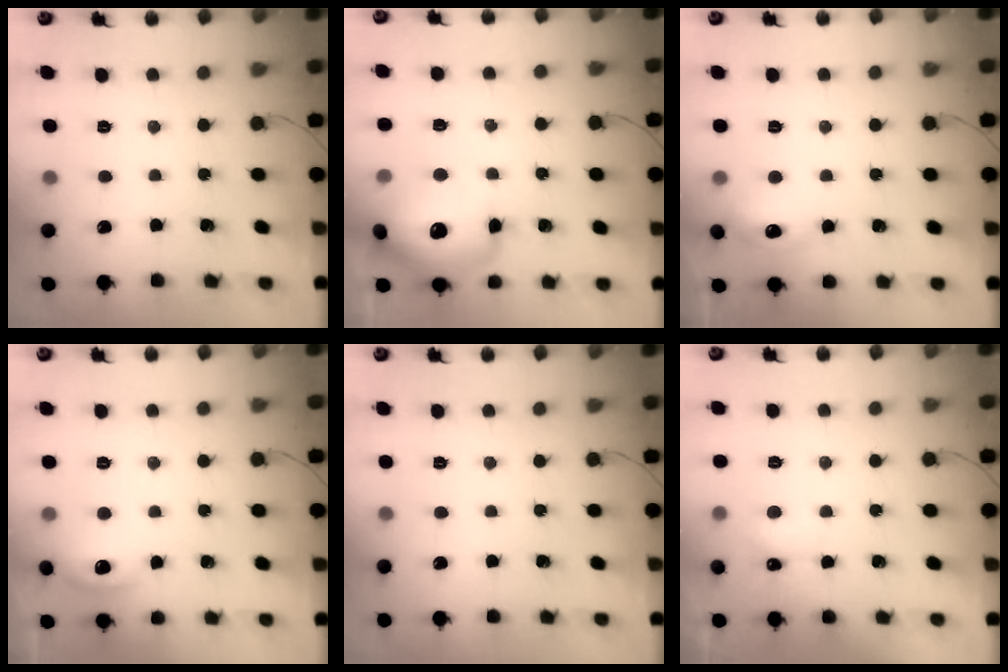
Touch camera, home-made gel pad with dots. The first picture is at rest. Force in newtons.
{"total": 16.3, "press": 15.8, "slide": 3.8}
{"total": 9.5, "press": 9.4, "slide": 0.9}
{"total": 7.4, "press": 7.3, "slide": 1.6}
{"total": 0.0}
{"total": 4.2, "press": 4.1, "slide": 1.2}